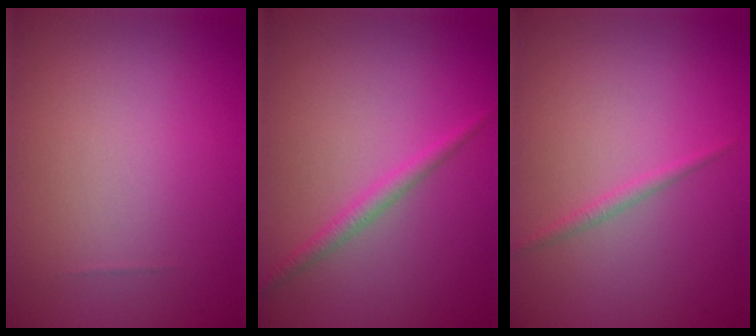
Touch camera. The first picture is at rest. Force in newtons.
{"total": 1.6, "press": 1.6, "slide": 0.1}
{"total": 0.9, "press": 0.9, "slide": 0.0}